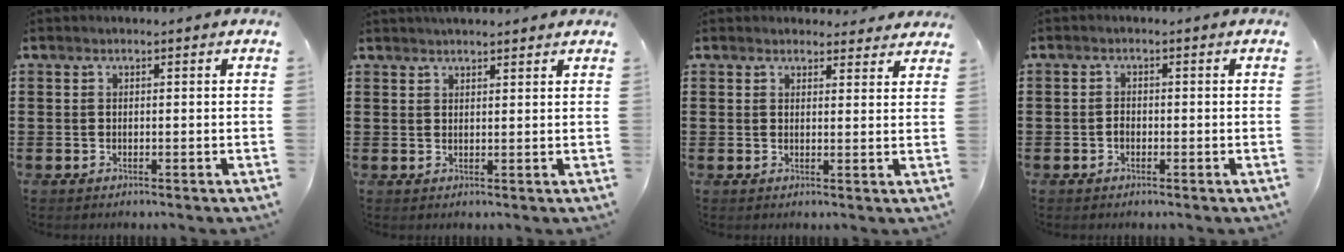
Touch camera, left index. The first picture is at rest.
{"total": 1.9, "force": [1.8, 0.1, 0.2], "torque": [-0.009, 0.002, 0.036]}
{"total": 2.4, "force": [2.3, 0.7, 0.1], "torque": [-0.002, -0.005, 0.042]}
{"total": 1.1, "force": [-0.5, 0.7, 0.6], "torque": [-0.015, 0.001, -0.010]}